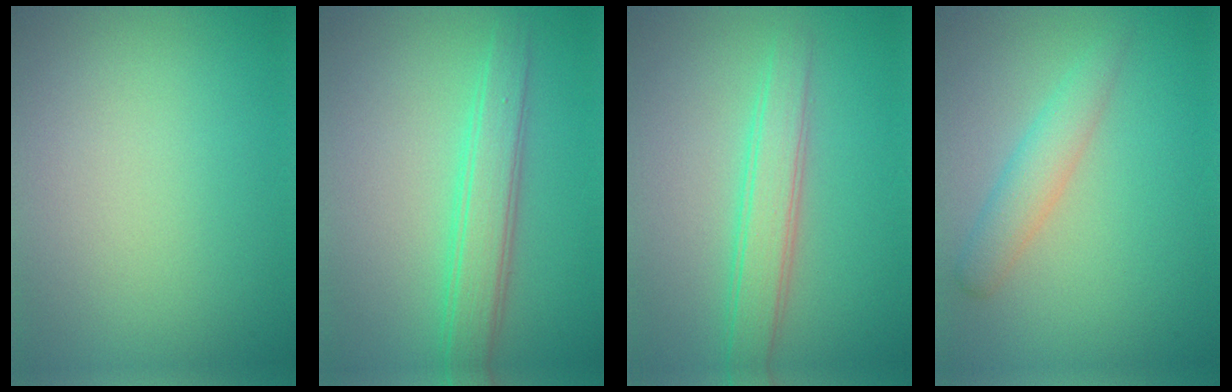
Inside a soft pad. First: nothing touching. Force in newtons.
{"total": 3.8, "press": 3.8, "slide": 0.0}
{"total": 3.5, "press": 3.5, "slide": 0.1}
{"total": 2.7, "press": 2.7, "slide": 0.1}